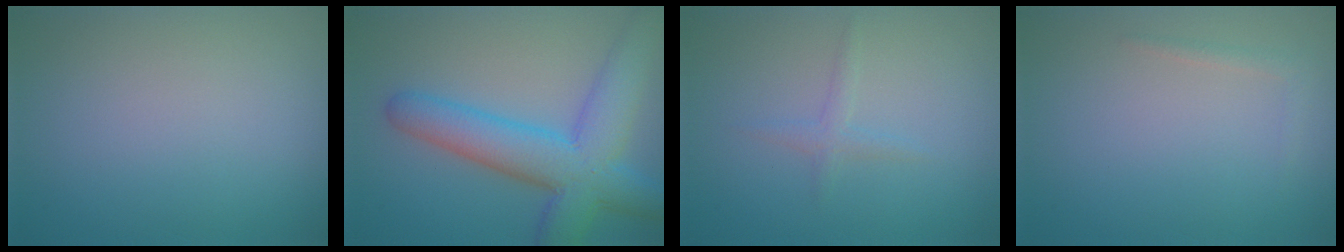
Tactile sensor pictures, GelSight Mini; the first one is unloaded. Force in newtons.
{"total": 8.2, "press": 8.2, "slide": 0.3}
{"total": 1.2, "press": 1.2, "slide": 0.0}
{"total": 0.9, "press": 0.9, "slide": 0.1}